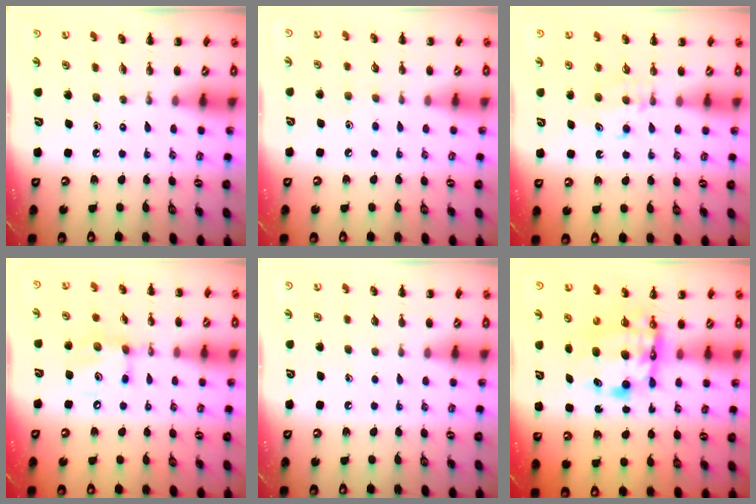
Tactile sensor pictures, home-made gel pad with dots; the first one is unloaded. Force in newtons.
{"total": 3.6, "press": 3.5, "slide": 0.8}
{"total": 5.9, "press": 5.7, "slide": 1.8}
{"total": 9.6, "press": 9.4, "slide": 1.6}
{"total": 0.8, "press": 0.8, "slide": 0.1}
{"total": 7.6, "press": 7.4, "slide": 1.8}